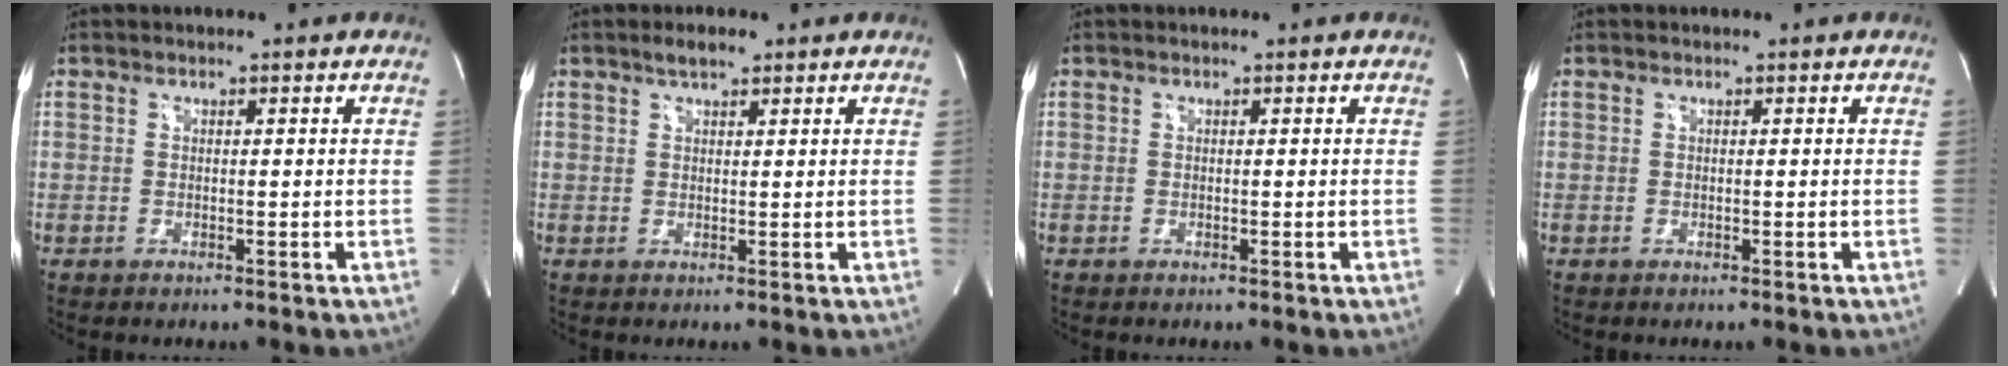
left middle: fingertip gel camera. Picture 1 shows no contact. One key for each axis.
{"total": 2.5, "fx": 1.8, "fy": 0.8, "fz": 1.5, "tx": -0.031, "ty": 0.008, "tz": 0.032}
{"total": 0.0}
{"total": 0.0}